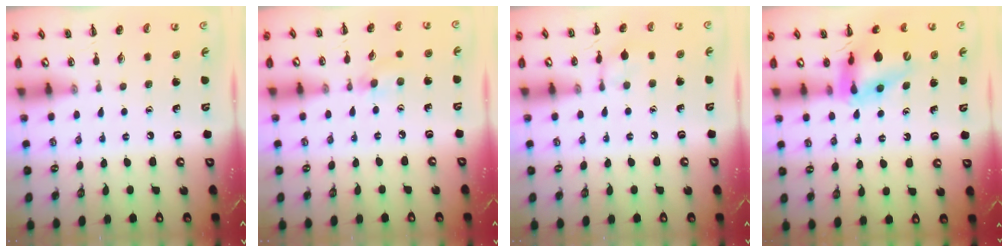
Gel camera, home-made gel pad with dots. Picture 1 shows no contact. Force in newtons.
{"total": 5.4, "press": 5.0, "slide": 2.0}
{"total": 7.7, "press": 7.4, "slide": 1.9}
{"total": 14.8, "press": 14.3, "slide": 3.5}